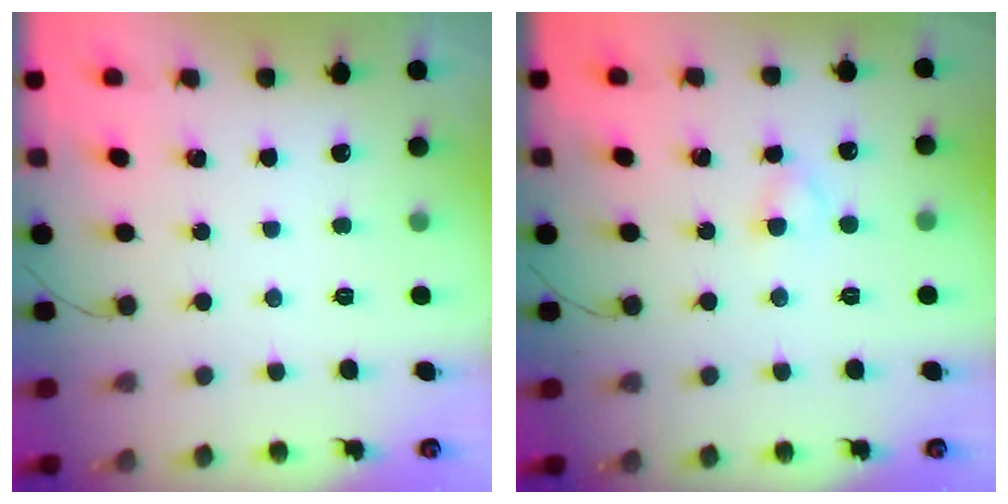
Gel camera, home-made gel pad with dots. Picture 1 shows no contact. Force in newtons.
{"total": 2.8, "press": 2.6, "slide": 1.1}